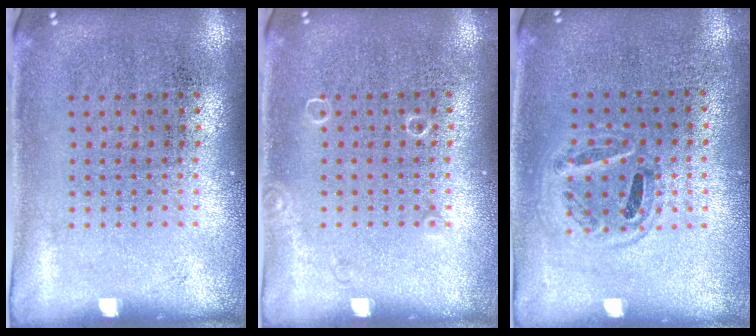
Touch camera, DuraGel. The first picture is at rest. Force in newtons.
{"total": 0.6, "press": 0.6, "slide": 0.1}
{"total": 0.9, "press": 0.9, "slide": 0.3}